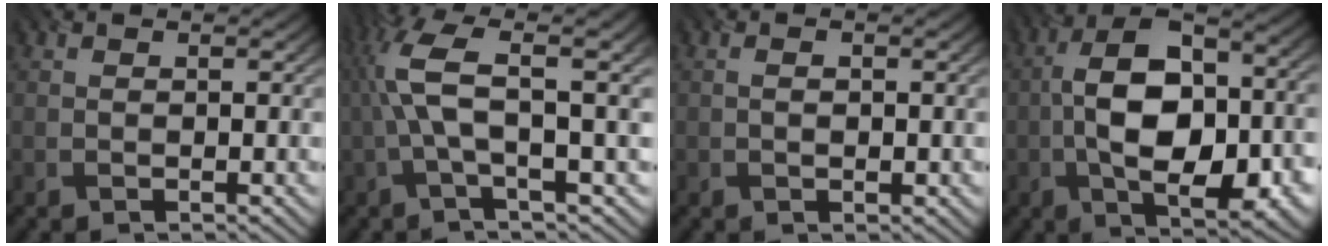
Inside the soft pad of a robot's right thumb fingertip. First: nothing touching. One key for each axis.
{"total": 10.2, "fx": 2.1, "fy": 2.0, "fz": 9.8, "tx": -0.197, "ty": 0.027, "tz": 0.038}
{"total": 1.5, "fx": 0.0, "fy": 0.7, "fz": 1.3, "tx": -0.022, "ty": -0.001, "tz": 0.005}
{"total": 17.0, "fx": -2.5, "fy": 8.5, "fz": 14.4, "tx": -0.243, "ty": -0.003, "tz": -0.035}